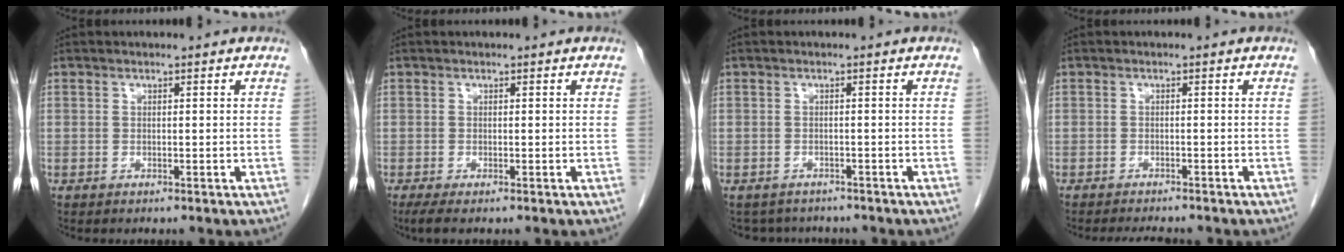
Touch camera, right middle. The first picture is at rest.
{"total": 1.8, "force": [-1.2, 0.2, 1.3], "torque": [-0.028, -0.008, -0.023]}
{"total": 4.5, "force": [-4.1, 1.8, 0.2], "torque": [0.001, 0.001, -0.053]}
{"total": 4.0, "force": [-3.7, 0.7, 1.4], "torque": [-0.016, -0.007, -0.051]}